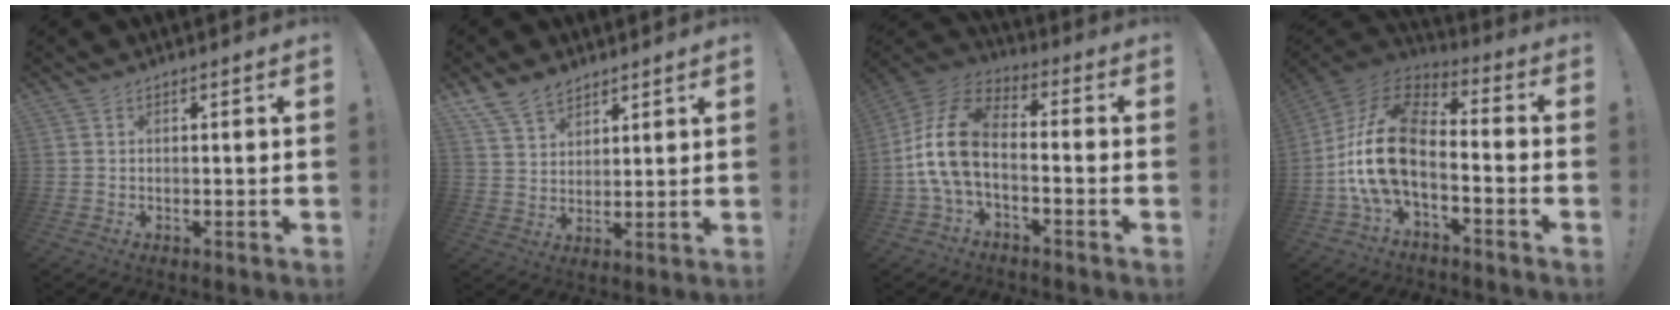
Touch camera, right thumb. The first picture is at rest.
{"total": 8.8, "force": [6.6, 5.0, 2.8], "torque": [-0.062, -0.032, 0.132]}
{"total": 13.3, "force": [-2.3, 7.8, 10.5], "torque": [-0.217, 0.019, -0.032]}
{"total": 16.3, "force": [-3.3, 8.9, 13.3], "torque": [-0.264, 0.015, -0.049]}